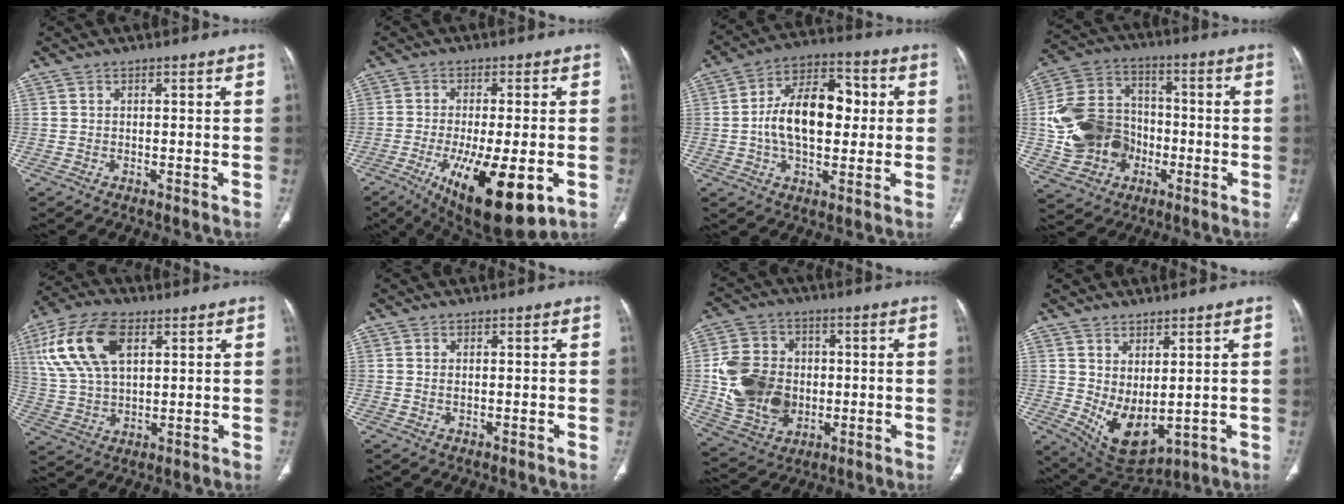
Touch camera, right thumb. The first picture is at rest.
{"total": 17.5, "force": [-6.3, 5.9, 15.2], "torque": [-0.240, -0.020, -0.083]}
{"total": 15.8, "force": [0.7, 9.2, 12.8], "torque": [-0.192, 0.028, 0.004]}
{"total": 17.0, "force": [-3.1, 14.2, 8.9], "torque": [-0.148, 0.029, -0.051]}
{"total": 15.8, "force": [5.9, 8.8, 11.8], "torque": [-0.235, 0.002, 0.114]}
{"total": 1.0, "force": [0.3, 0.5, 0.8], "torque": [-0.018, -0.001, 0.009]}
{"total": 17.0, "force": [-0.4, 13.5, 10.3], "torque": [-0.172, 0.005, 0.008]}
{"total": 8.9, "force": [0.5, 4.8, 7.5], "torque": [-0.122, -0.022, 0.039]}